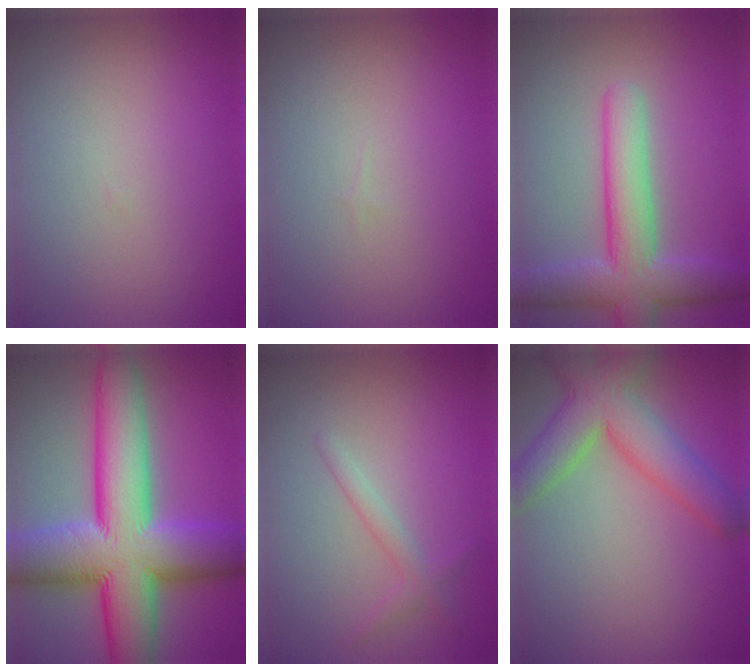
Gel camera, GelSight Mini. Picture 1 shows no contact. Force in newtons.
{"total": 0.0}
{"total": 7.0, "press": 7.0, "slide": 0.4}
{"total": 15.2, "press": 15.2, "slide": 0.6}
{"total": 1.7, "press": 1.6, "slide": 0.2}
{"total": 6.3, "press": 6.2, "slide": 0.4}